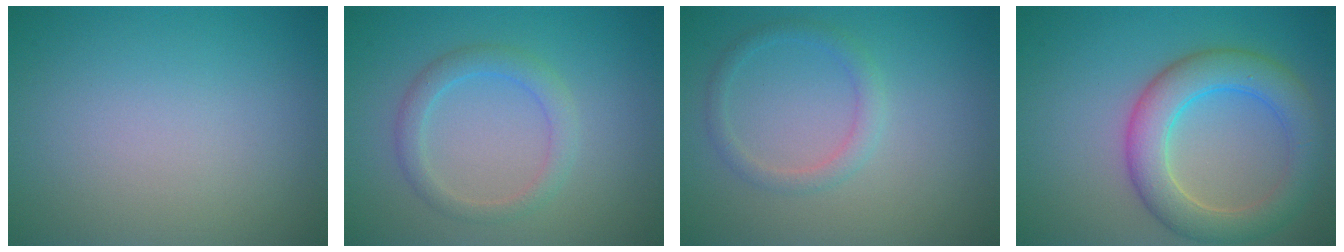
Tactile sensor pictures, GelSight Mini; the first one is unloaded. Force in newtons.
{"total": 2.4, "press": 2.4, "slide": 0.1}
{"total": 1.7, "press": 1.7, "slide": 0.1}
{"total": 6.0, "press": 6.0, "slide": 0.3}